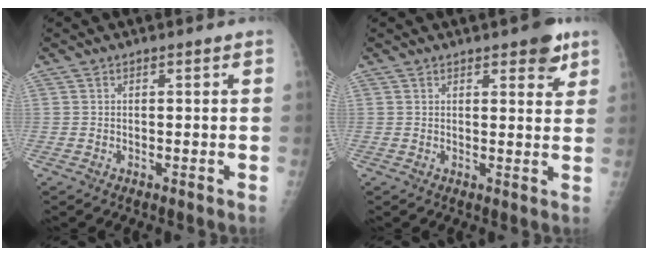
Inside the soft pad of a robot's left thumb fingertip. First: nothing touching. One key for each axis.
{"total": 4.8, "fx": 2.9, "fy": 2.0, "fz": 3.3, "tx": -0.022, "ty": -0.013, "tz": 0.031}